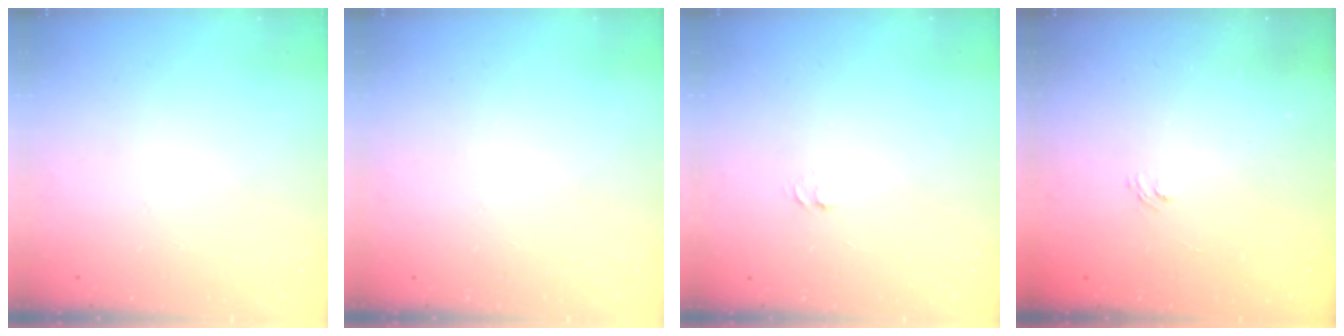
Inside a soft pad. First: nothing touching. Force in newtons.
{"total": 0.0}
{"total": 3.7, "press": 3.7, "slide": 0.3}
{"total": 1.4, "press": 0.7, "slide": 1.1}